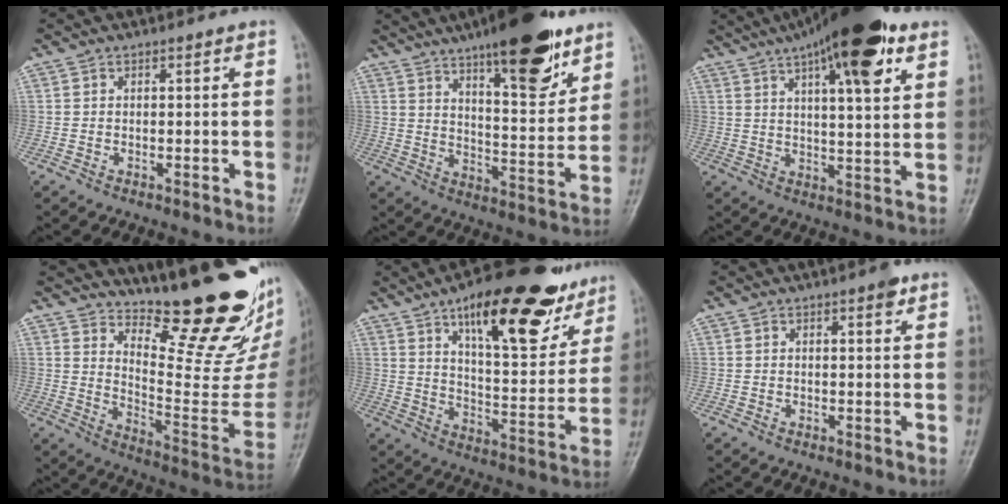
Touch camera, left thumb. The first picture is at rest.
{"total": 19.4, "force": [12.6, 5.7, 13.6], "torque": [-0.168, -0.068, 0.194]}
{"total": 19.3, "force": [10.8, 5.4, 15.0], "torque": [-0.217, -0.019, 0.163]}
{"total": 24.2, "force": [18.2, 6.6, 14.6], "torque": [-0.172, -0.144, 0.262]}
{"total": 24.6, "force": [14.9, 9.1, 17.4], "torque": [-0.200, -0.048, 0.227]}
{"total": 1.8, "force": [1.1, 0.6, 1.2], "torque": [-0.013, -0.005, 0.014]}